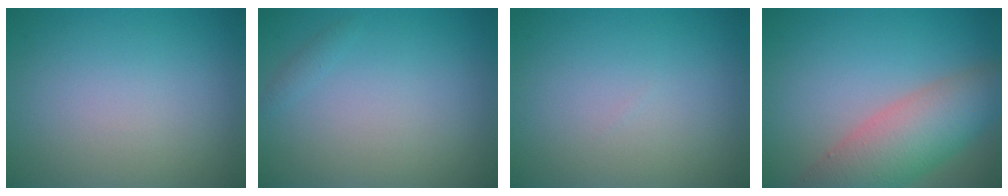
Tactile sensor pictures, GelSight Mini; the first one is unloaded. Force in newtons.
{"total": 0.6, "press": 0.6, "slide": 0.0}
{"total": 0.0}
{"total": 7.4, "press": 7.4, "slide": 0.3}